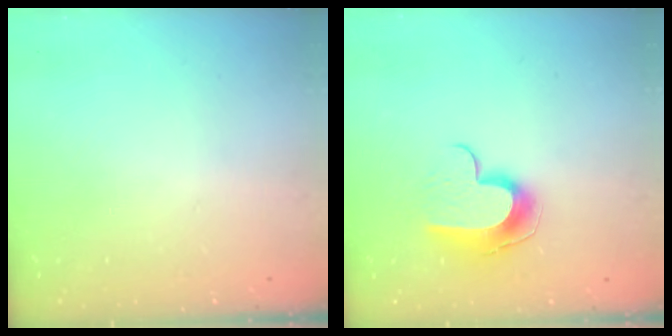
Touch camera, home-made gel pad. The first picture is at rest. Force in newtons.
{"total": 10.4, "press": 10.4, "slide": 0.1}